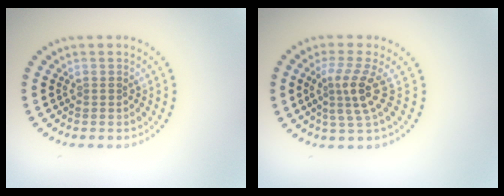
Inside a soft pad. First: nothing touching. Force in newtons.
{"total": 3.2, "press": 2.3, "slide": 2.2}